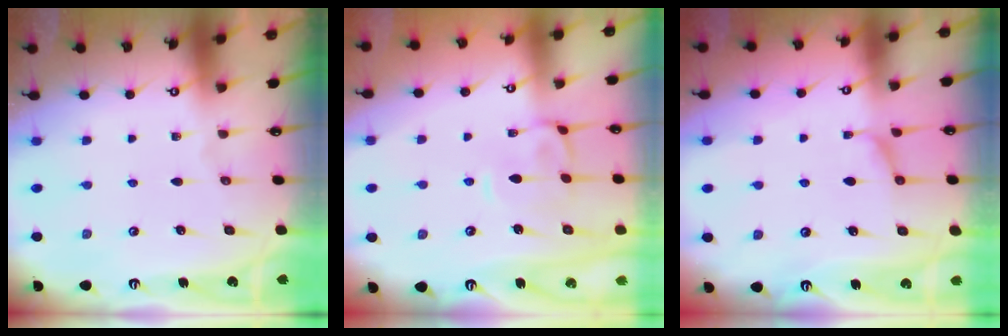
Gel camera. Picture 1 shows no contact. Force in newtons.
{"total": 1.4, "press": 1.1, "slide": 0.9}
{"total": 1.5, "press": 1.1, "slide": 1.0}